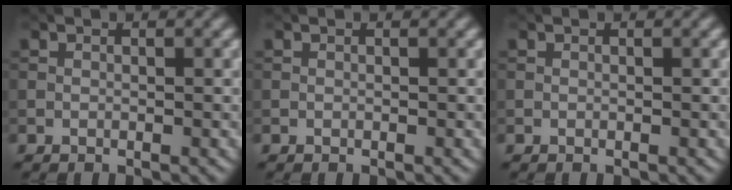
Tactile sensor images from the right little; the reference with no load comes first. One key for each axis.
{"total": 0.0}
{"total": 0.0}